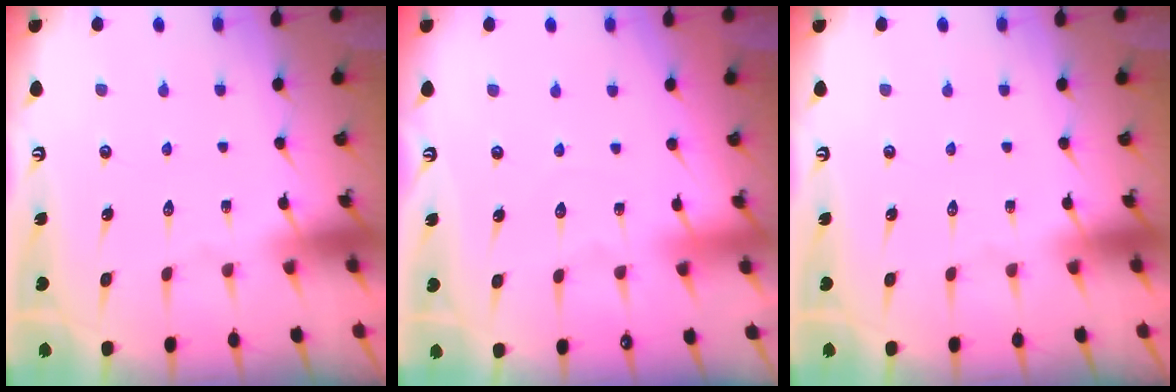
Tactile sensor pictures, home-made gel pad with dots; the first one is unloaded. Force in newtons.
{"total": 2.8, "press": 2.8, "slide": 0.4}
{"total": 0.0}